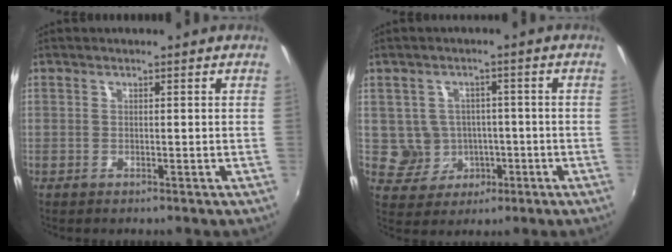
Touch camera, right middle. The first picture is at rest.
{"total": 6.4, "force": [-1.1, 6.2, 1.1], "torque": [-0.036, 0.015, 0.000]}